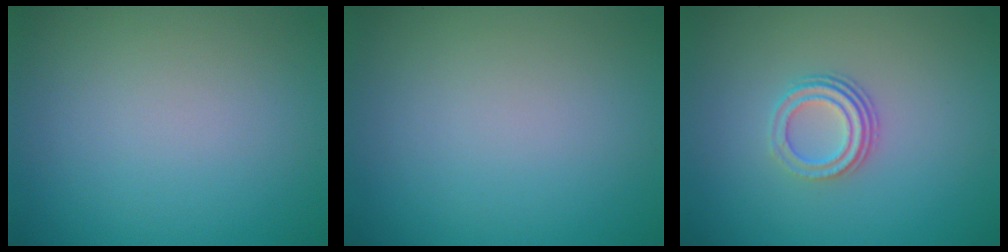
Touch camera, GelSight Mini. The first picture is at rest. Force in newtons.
{"total": 0.0}
{"total": 3.0, "press": 2.1, "slide": 2.1}